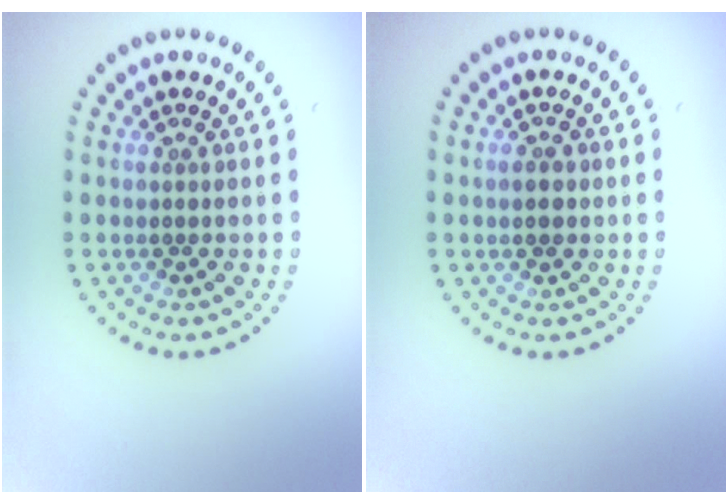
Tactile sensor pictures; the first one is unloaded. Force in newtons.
{"total": 1.1, "press": 1.1, "slide": 0.2}